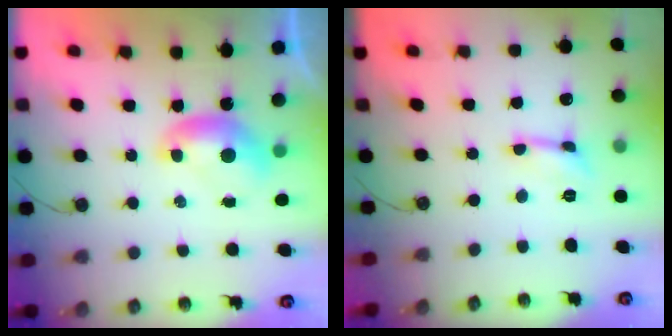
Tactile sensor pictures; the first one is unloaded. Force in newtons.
{"total": 0.5, "press": 0.5, "slide": 0.1}